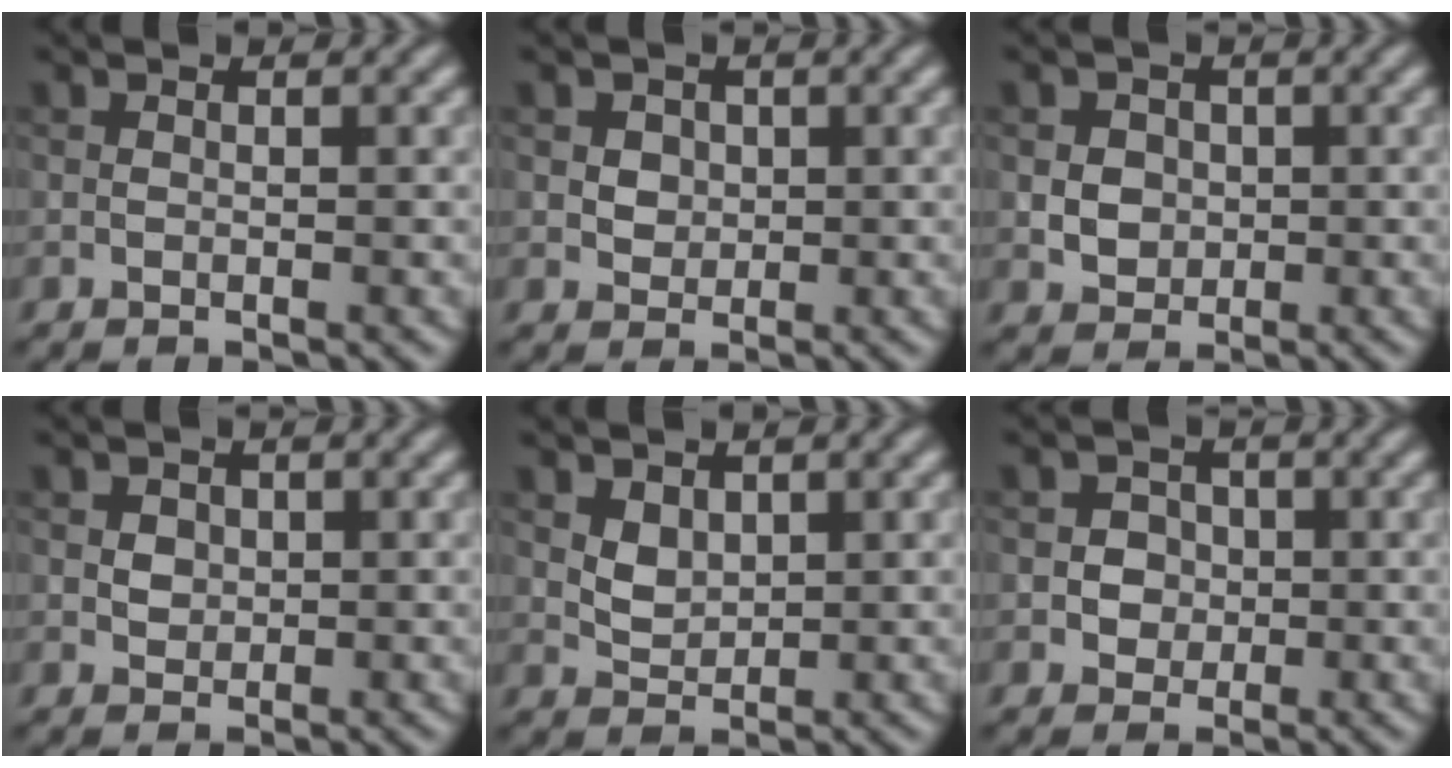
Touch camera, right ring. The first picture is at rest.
{"total": 2.2, "force": [0.8, 1.8, 1.0], "torque": [-0.021, 0.005, 0.020]}
{"total": 3.0, "force": [0.3, 2.6, 1.4], "torque": [-0.016, 0.007, 0.002]}
{"total": 1.6, "force": [0.5, 1.3, 0.7], "torque": [-0.011, 0.004, 0.008]}
{"total": 1.8, "force": [0.8, 1.3, 1.0], "torque": [-0.019, -0.005, 0.019]}
{"total": 2.6, "force": [0.2, 2.4, 0.9], "torque": [0.004, 0.006, -0.004]}